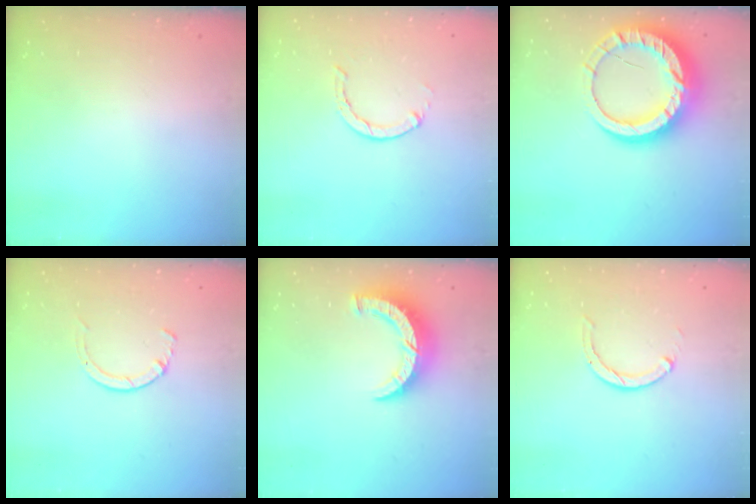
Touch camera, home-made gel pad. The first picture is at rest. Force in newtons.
{"total": 1.3, "press": 1.3, "slide": 0.3}
{"total": 17.9, "press": 17.9, "slide": 1.4}
{"total": 2.8, "press": 2.8, "slide": 0.4}
{"total": 8.0, "press": 7.9, "slide": 0.9}
{"total": 2.0, "press": 2.0, "slide": 0.3}